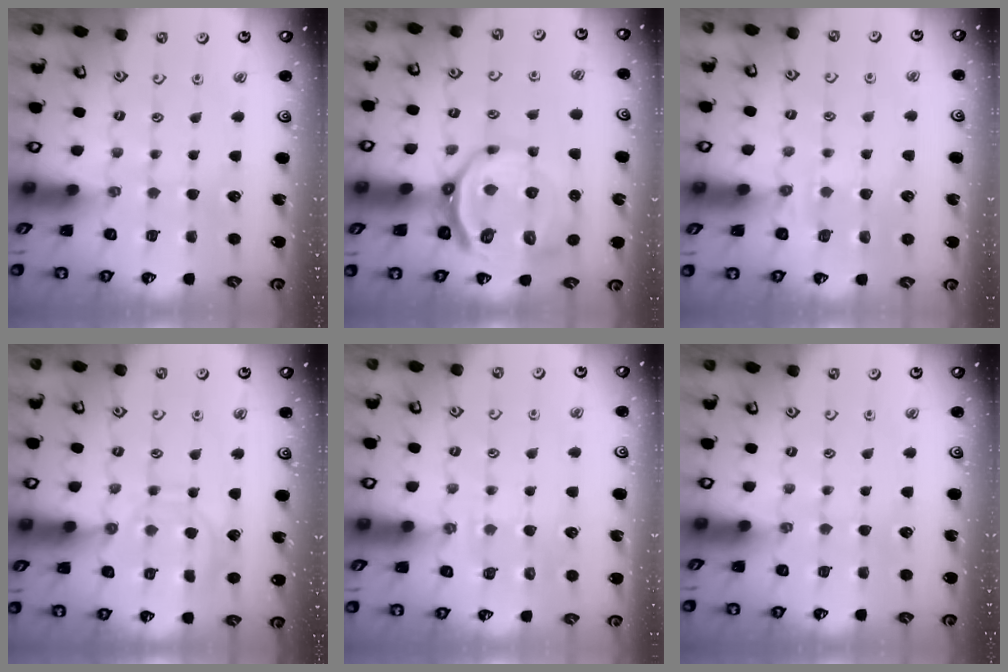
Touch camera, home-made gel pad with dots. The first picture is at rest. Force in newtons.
{"total": 13.8, "press": 13.4, "slide": 3.5}
{"total": 5.0, "press": 4.7, "slide": 1.5}
{"total": 9.2, "press": 9.2, "slide": 0.9}
{"total": 4.2, "press": 4.1, "slide": 0.9}
{"total": 0.0}